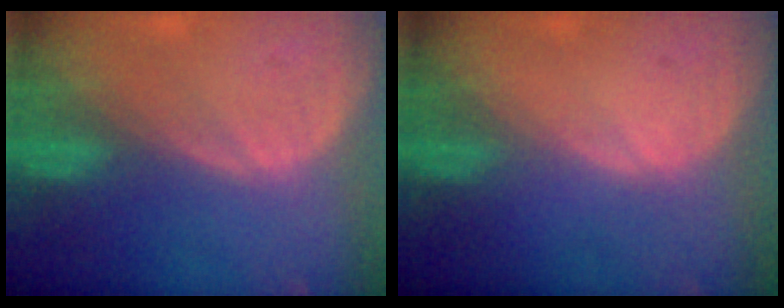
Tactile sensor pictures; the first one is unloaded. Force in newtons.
{"total": 0.0}